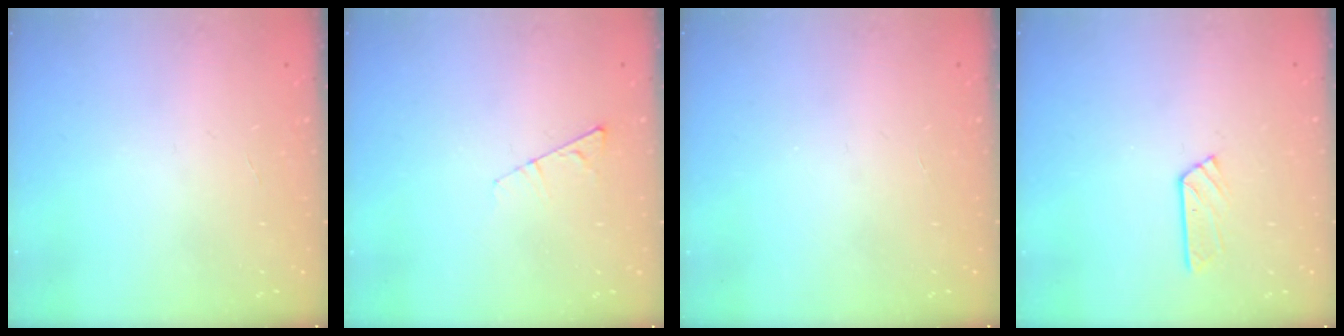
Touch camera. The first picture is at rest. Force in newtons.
{"total": 3.5, "press": 3.4, "slide": 0.4}
{"total": 0.0}
{"total": 4.0, "press": 4.0, "slide": 0.3}